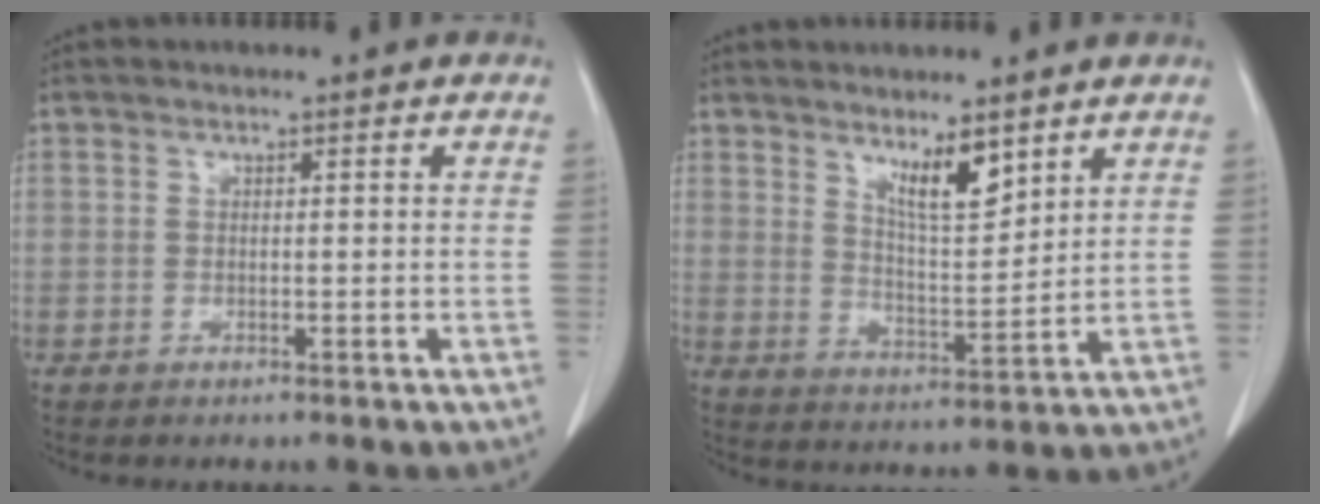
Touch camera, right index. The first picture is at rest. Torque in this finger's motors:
{"motor_torque": [0.72, 0.66, 0.17, 0.09]}